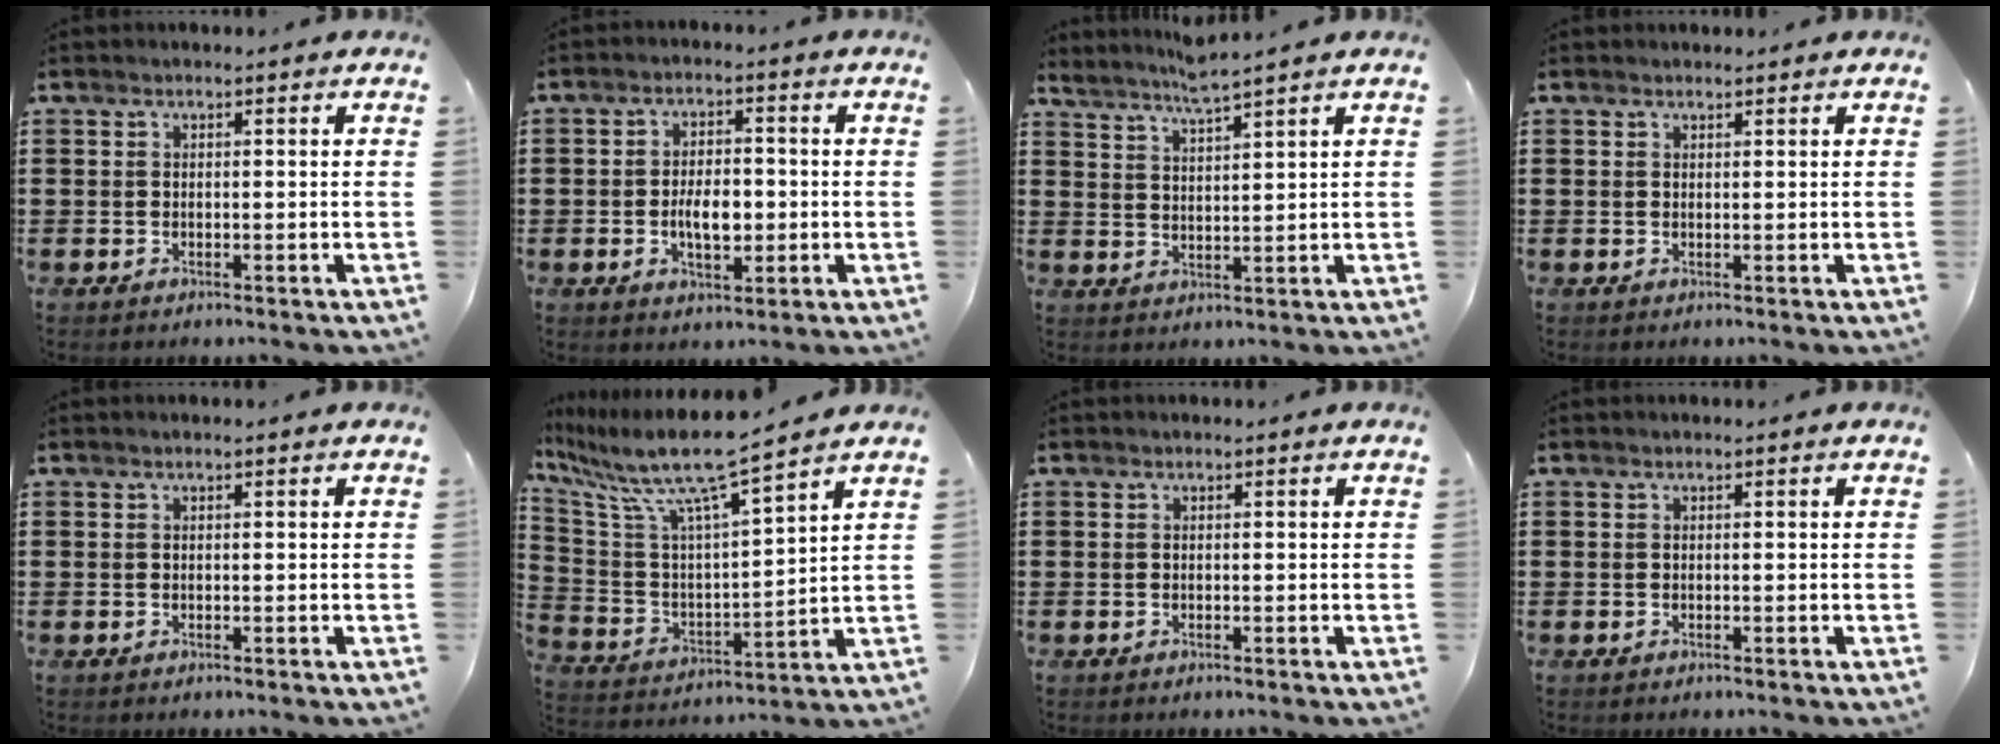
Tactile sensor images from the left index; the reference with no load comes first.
{"total": 5.2, "force": [-0.8, 2.6, 4.4], "torque": [-0.063, -0.001, -0.018]}
{"total": 3.9, "force": [3.6, -0.8, 1.2], "torque": [-0.035, -0.014, 0.063]}
{"total": 0.7, "force": [0.7, 0.1, 0.1], "torque": [-0.002, 0.000, 0.015]}
{"total": 0.0}
{"total": 10.9, "force": [8.7, 0.3, 6.5], "torque": [-0.162, -0.059, 0.141]}
{"total": 0.0}
{"total": 0.0}